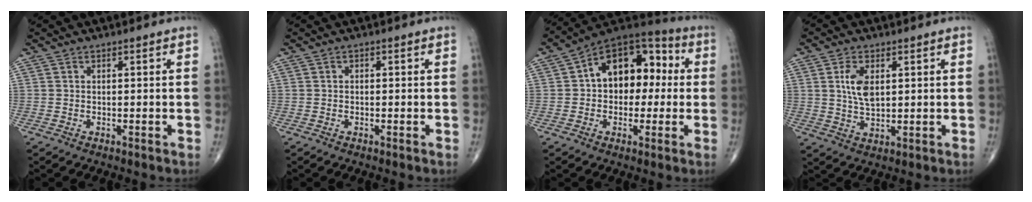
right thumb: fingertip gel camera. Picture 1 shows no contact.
{"total": 0.5, "force": [0.0, 0.4, 0.3], "torque": [-0.002, 0.001, -0.002]}
{"total": 16.1, "force": [1.8, 10.6, 12.0], "torque": [-0.127, 0.045, 0.016]}
{"total": 6.1, "force": [1.5, 3.2, 5.0], "torque": [-0.092, -0.008, 0.033]}